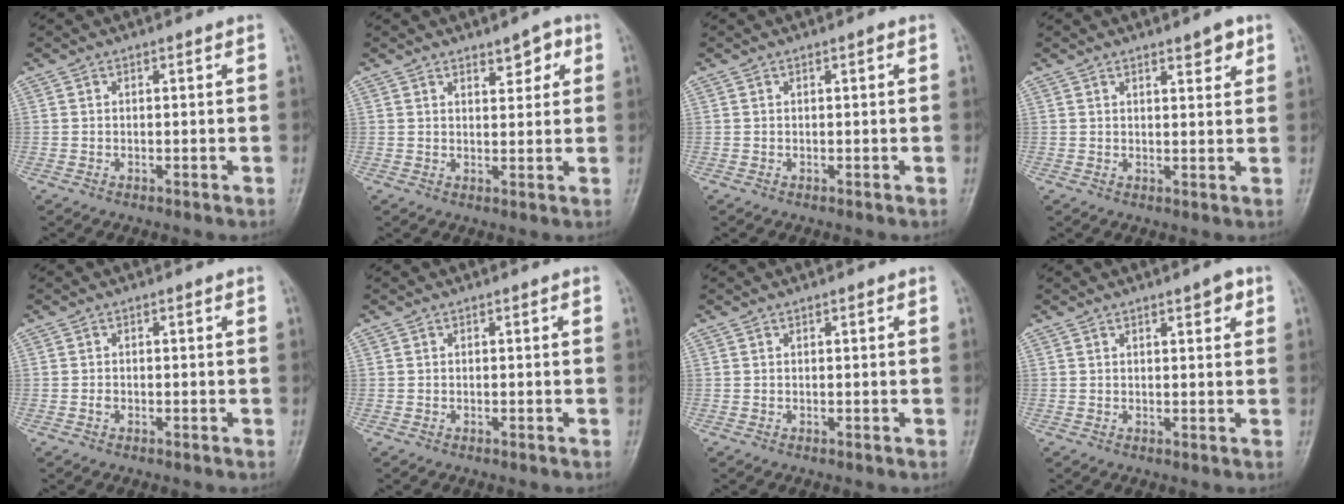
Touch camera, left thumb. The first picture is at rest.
{"total": 4.2, "force": [2.3, 2.0, 2.8], "torque": [-0.020, -0.011, 0.031]}
{"total": 0.6, "force": [0.2, 0.1, 0.5], "torque": [-0.009, 0.001, 0.001]}
{"total": 3.5, "force": [2.3, 1.1, 2.4], "torque": [-0.024, -0.013, 0.031]}
{"total": 0.7, "force": [-0.3, 0.5, 0.4], "torque": [-0.007, 0.001, -0.006]}
{"total": 0.0}
{"total": 0.6, "force": [0.3, 0.2, 0.4], "torque": [-0.007, -0.001, 0.004]}
{"total": 2.9, "force": [1.6, 0.9, 2.2], "torque": [-0.024, -0.007, 0.021]}